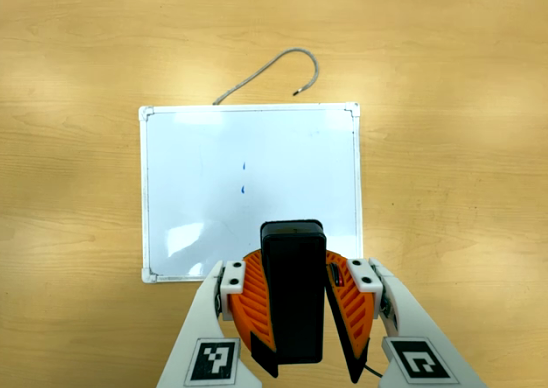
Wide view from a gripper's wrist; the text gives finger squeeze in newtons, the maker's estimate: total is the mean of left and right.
{"total": 11.7, "left": 11.1, "right": 12.3}